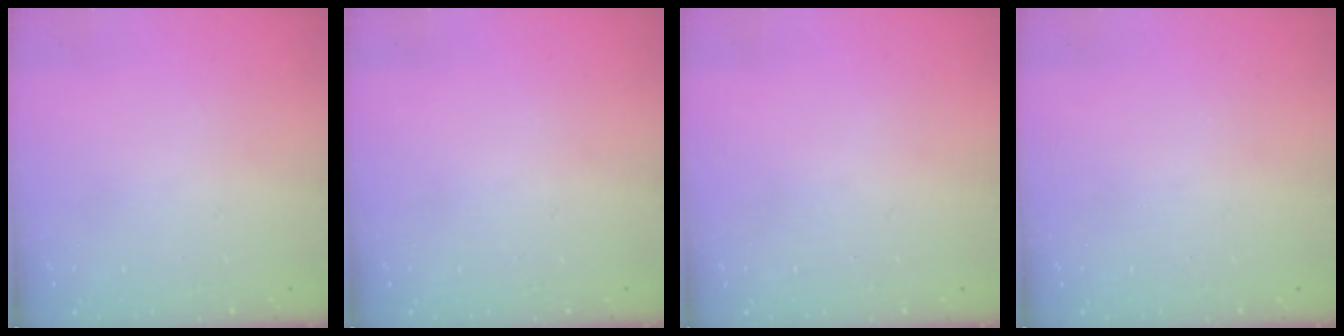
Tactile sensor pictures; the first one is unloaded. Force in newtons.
{"total": 0.0}
{"total": 0.0}
{"total": 0.0}